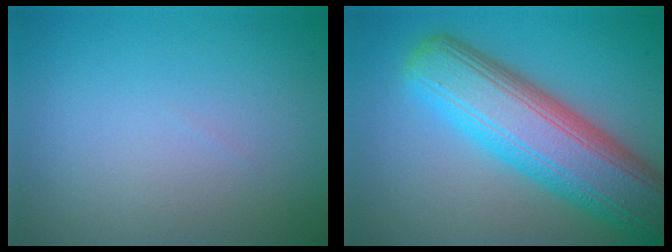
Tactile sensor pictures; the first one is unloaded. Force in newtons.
{"total": 10.8, "press": 10.8, "slide": 0.4}